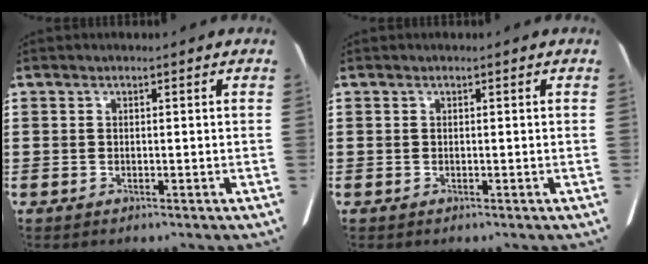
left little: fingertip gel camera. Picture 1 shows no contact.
{"total": 0.0}